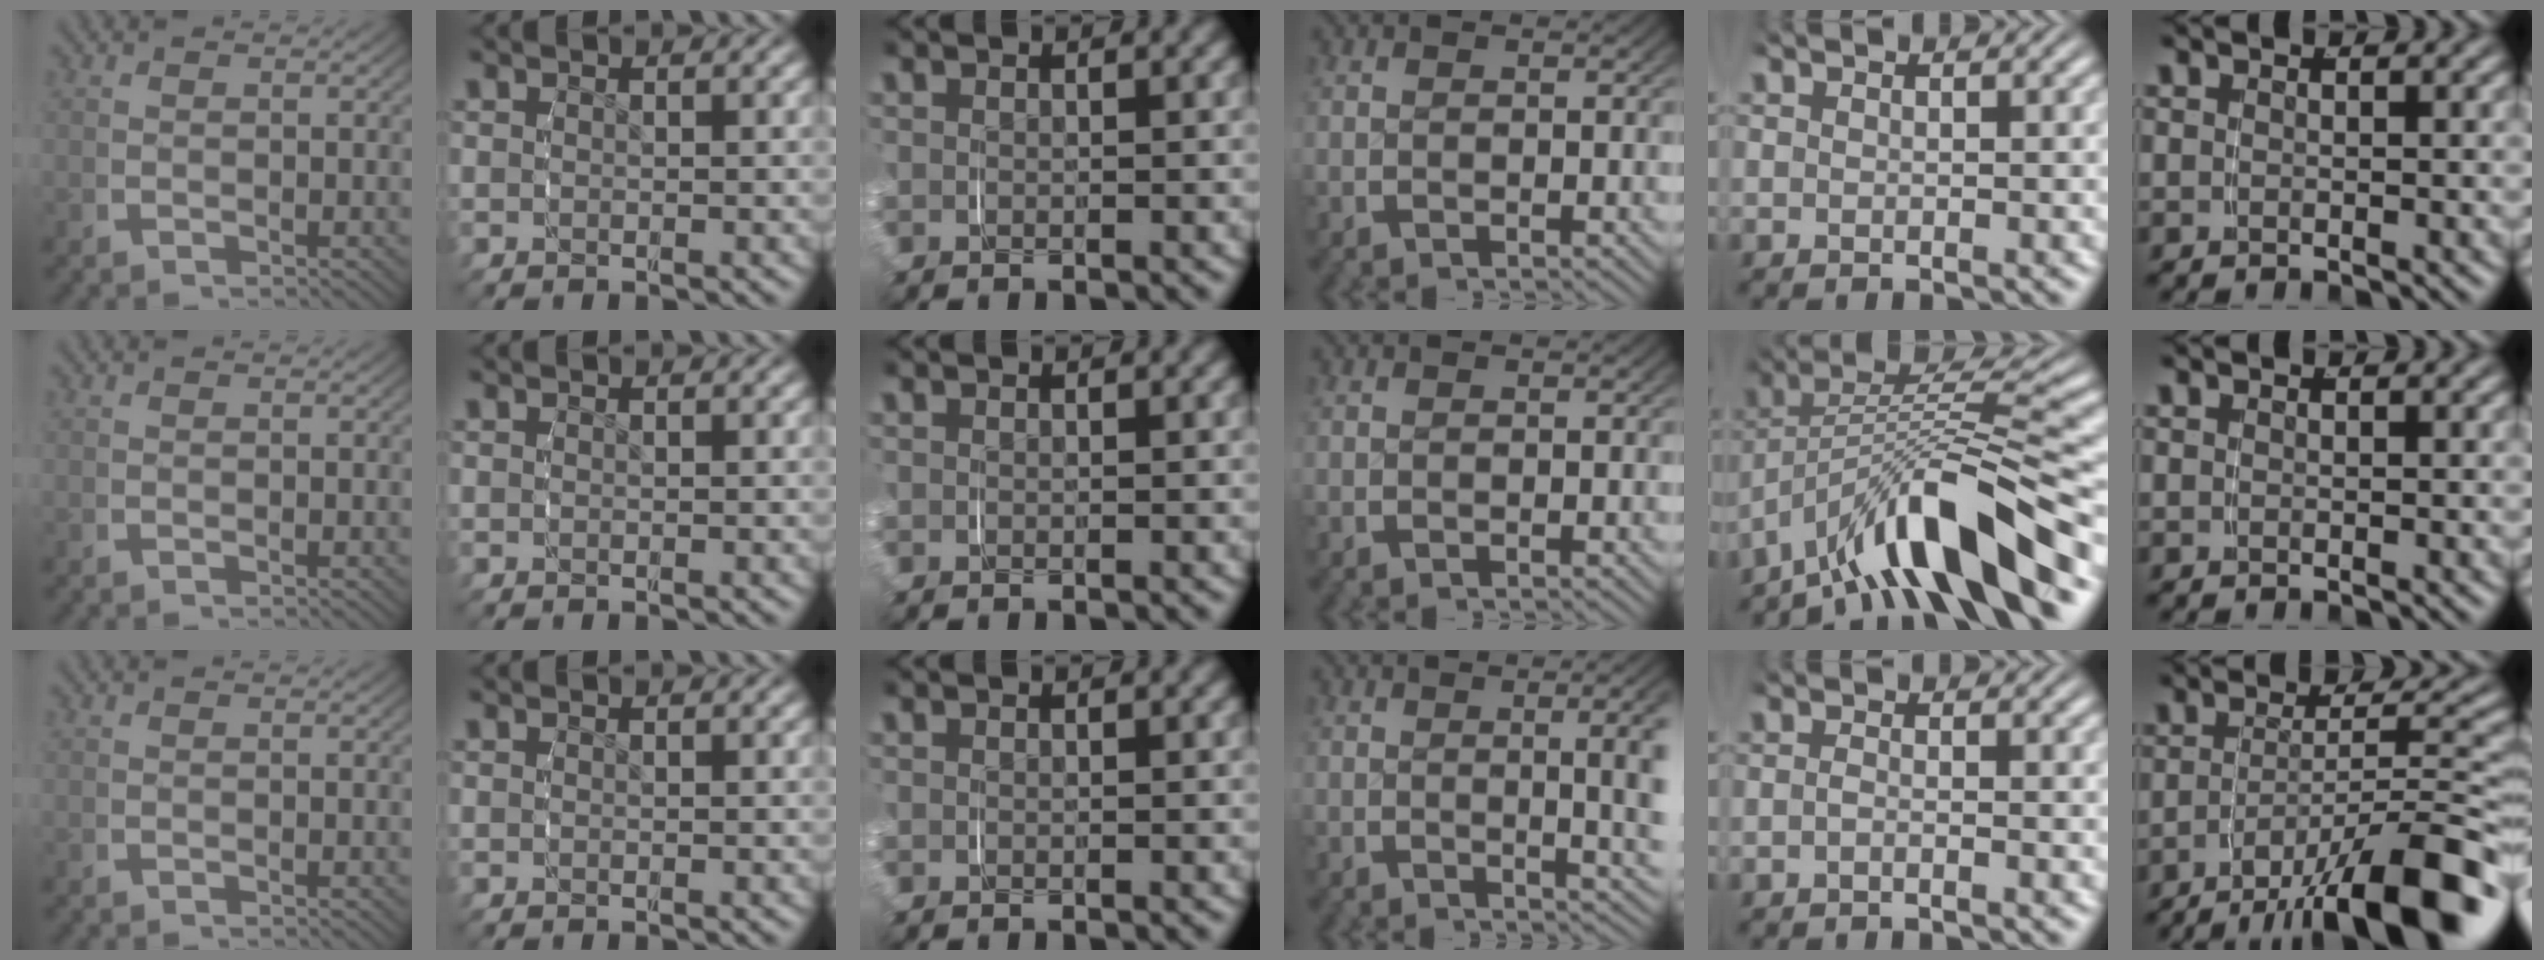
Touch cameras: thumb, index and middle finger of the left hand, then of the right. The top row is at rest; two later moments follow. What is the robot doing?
{"motion": "grasp_and_lifting", "object": "pencil case"}